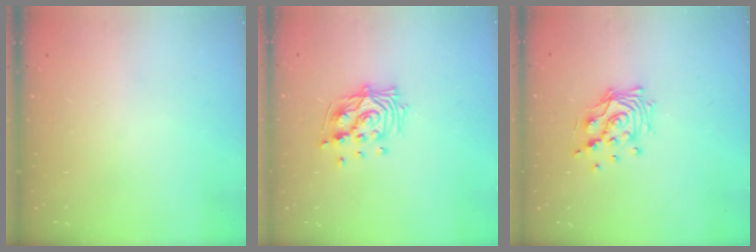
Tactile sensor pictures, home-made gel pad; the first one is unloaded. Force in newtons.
{"total": 12.7, "press": 12.7, "slide": 1.3}
{"total": 11.7, "press": 11.7, "slide": 0.9}